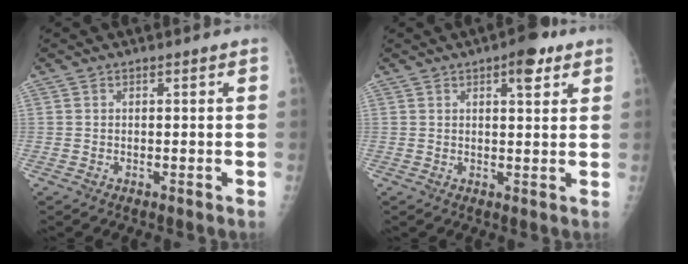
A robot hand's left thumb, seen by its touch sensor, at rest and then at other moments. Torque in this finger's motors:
{"motor_torque": [1.11, 0.41, 0.55, -0.21, 0.18]}